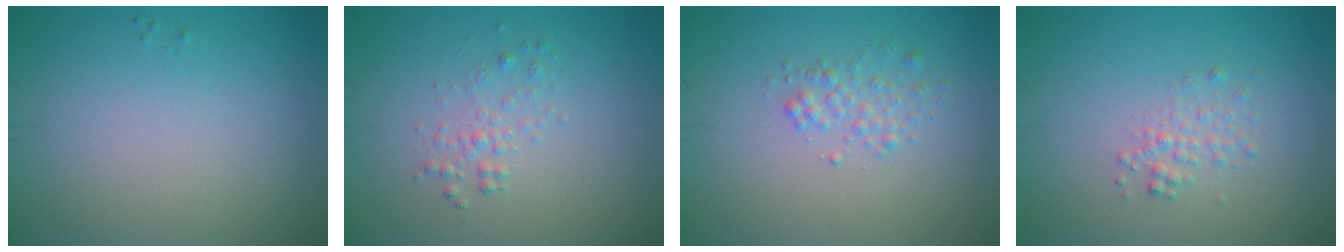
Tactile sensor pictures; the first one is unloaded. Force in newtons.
{"total": 1.3, "press": 1.3, "slide": 0.1}
{"total": 1.6, "press": 1.6, "slide": 0.1}
{"total": 1.4, "press": 1.4, "slide": 0.1}